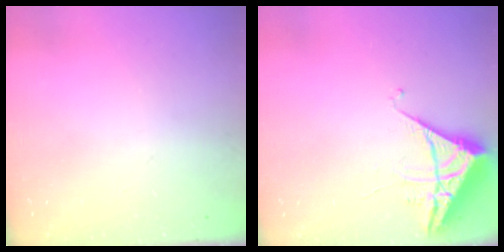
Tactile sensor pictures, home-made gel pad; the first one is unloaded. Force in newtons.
{"total": 6.1, "press": 6.1, "slide": 0.3}